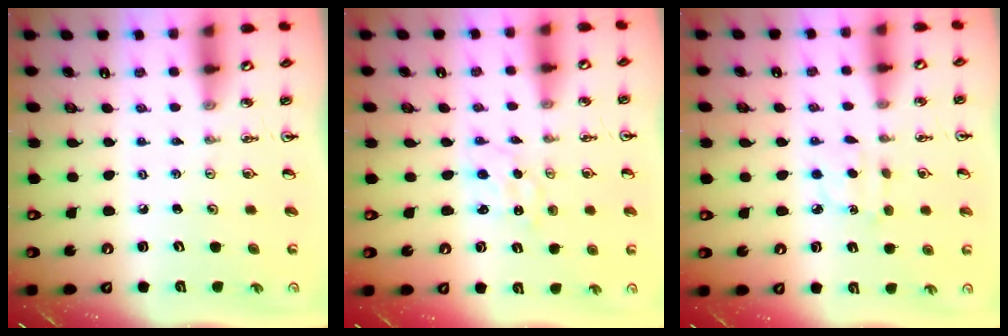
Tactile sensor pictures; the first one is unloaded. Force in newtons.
{"total": 0.0}
{"total": 4.2, "press": 4.1, "slide": 0.5}